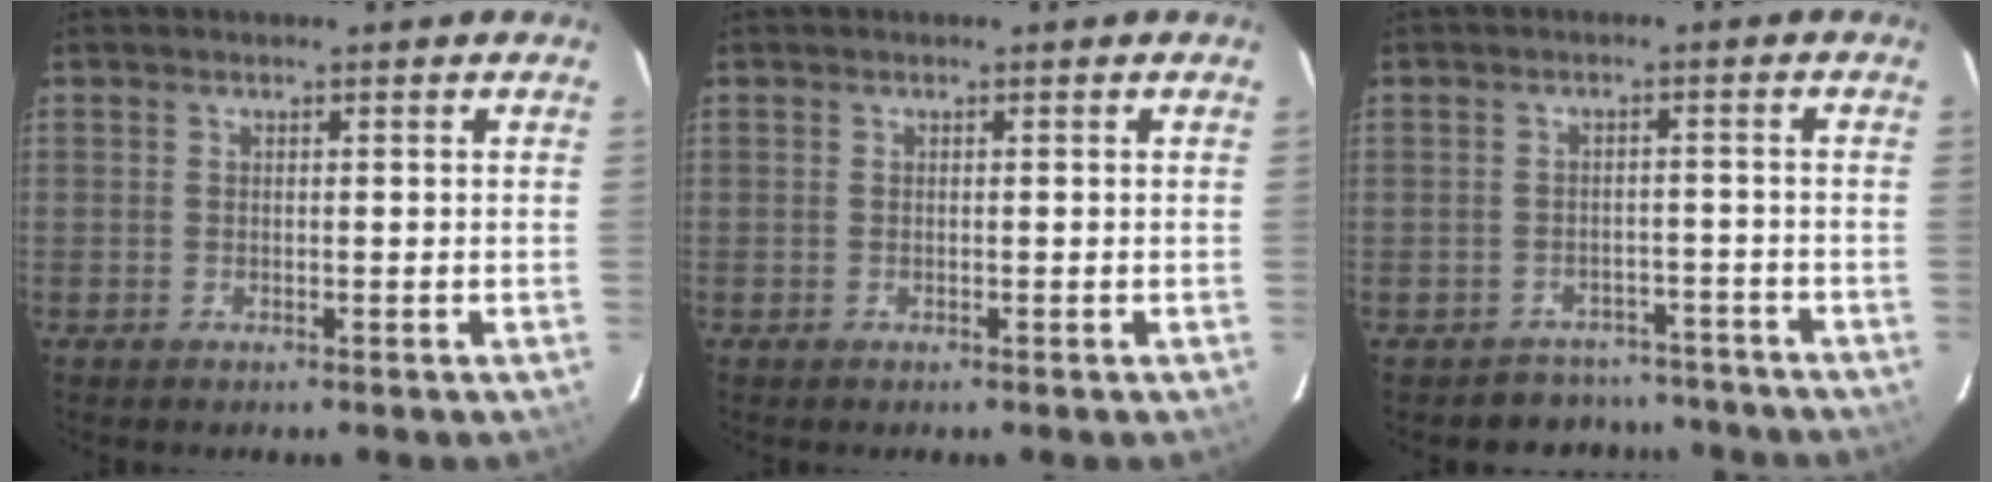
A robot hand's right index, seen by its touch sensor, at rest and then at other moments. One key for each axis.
{"total": 0.0}
{"total": 7.4, "fx": -6.0, "fy": 4.4, "fz": -0.2, "tx": 0.002, "ty": 0.038, "tz": -0.073}